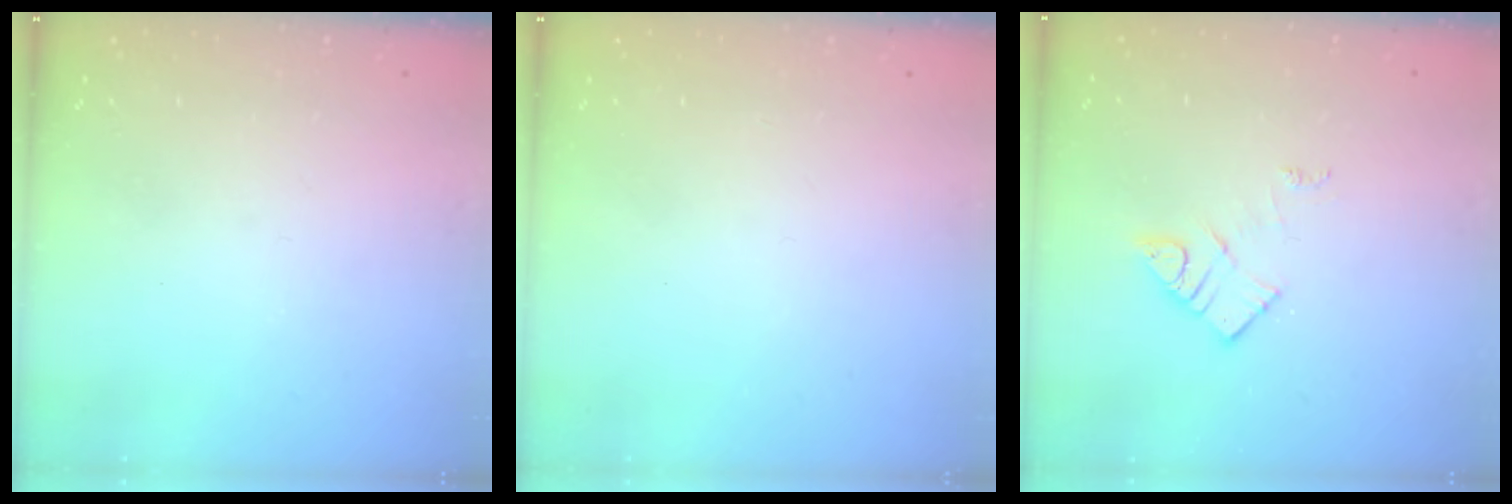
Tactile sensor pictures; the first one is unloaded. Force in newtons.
{"total": 1.5, "press": 1.5, "slide": 0.1}
{"total": 8.2, "press": 8.2, "slide": 0.5}